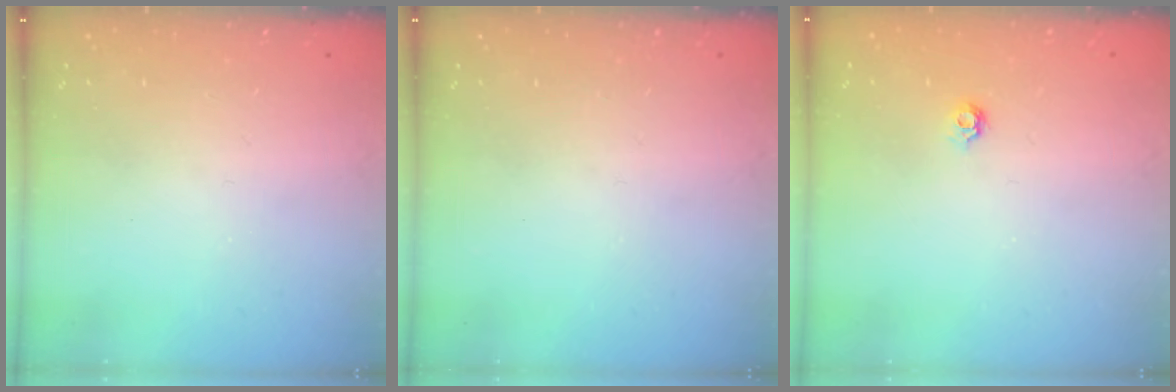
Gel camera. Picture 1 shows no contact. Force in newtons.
{"total": 0.0}
{"total": 4.6, "press": 4.6, "slide": 0.7}